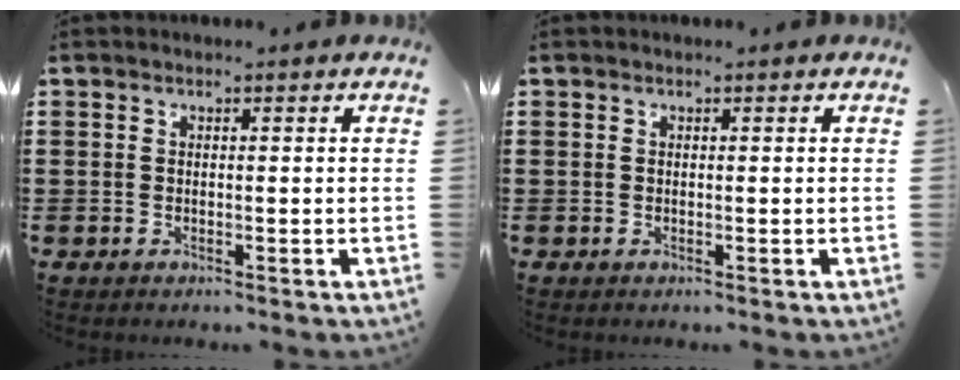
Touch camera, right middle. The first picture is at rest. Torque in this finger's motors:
{"motor_torque": [-1.32, -0.34, 0.28, 0.02]}